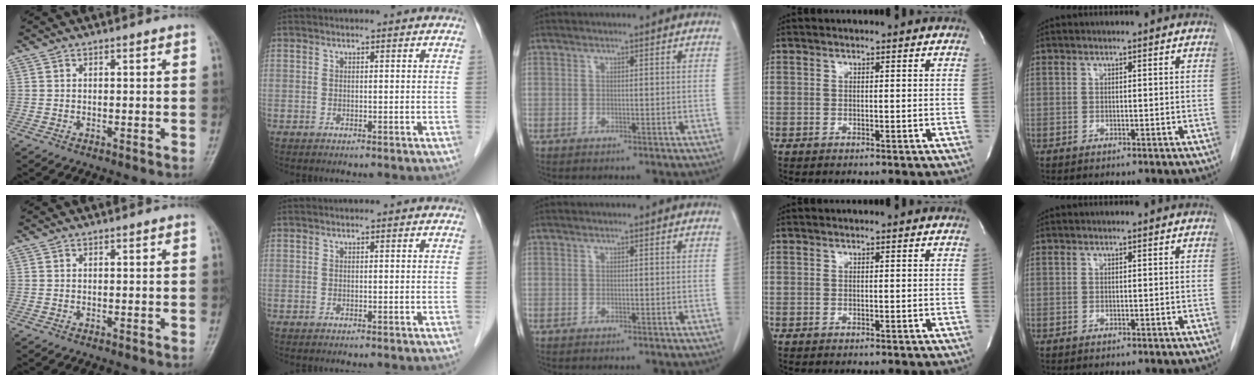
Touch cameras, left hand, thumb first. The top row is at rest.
{}